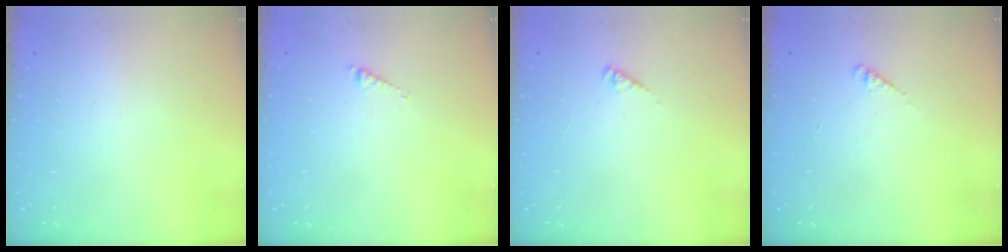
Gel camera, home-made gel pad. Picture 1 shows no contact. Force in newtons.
{"total": 2.7, "press": 2.7, "slide": 0.2}
{"total": 1.9, "press": 1.9, "slide": 0.3}
{"total": 1.9, "press": 1.9, "slide": 0.4}